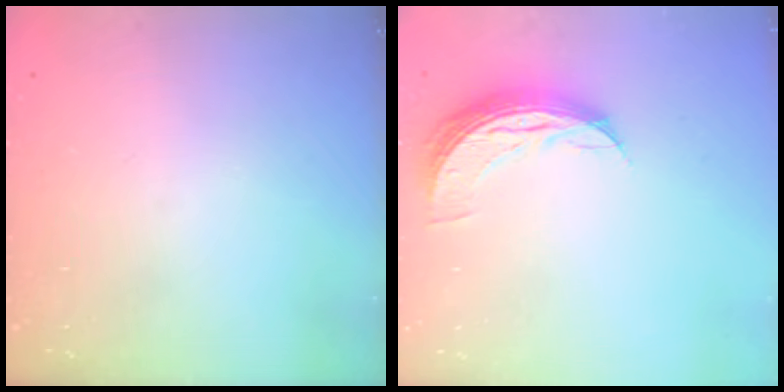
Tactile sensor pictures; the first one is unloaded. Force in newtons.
{"total": 8.3, "press": 8.3, "slide": 0.5}